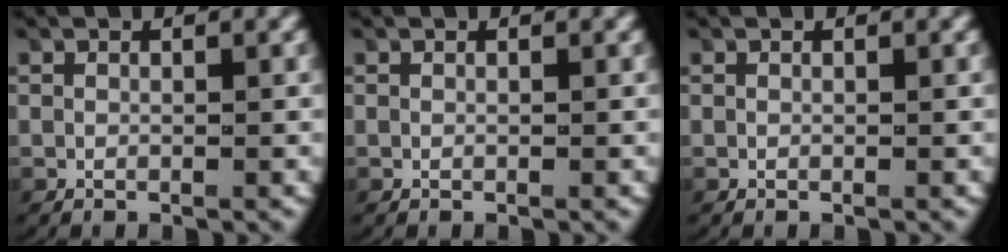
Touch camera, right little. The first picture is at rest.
{"total": 0.0}
{"total": 0.0}